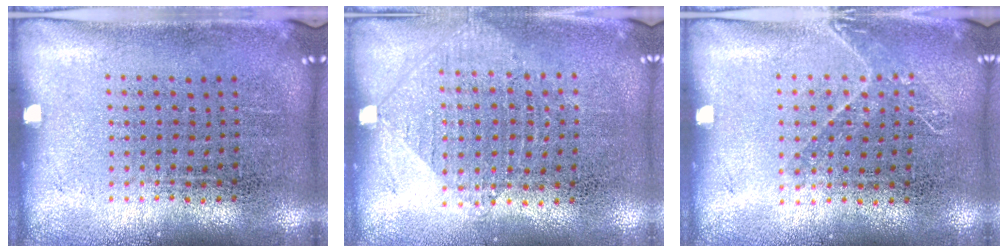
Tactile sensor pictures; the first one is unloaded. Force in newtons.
{"total": 1.0, "press": 0.9, "slide": 0.3}
{"total": 1.0, "press": 0.9, "slide": 0.3}